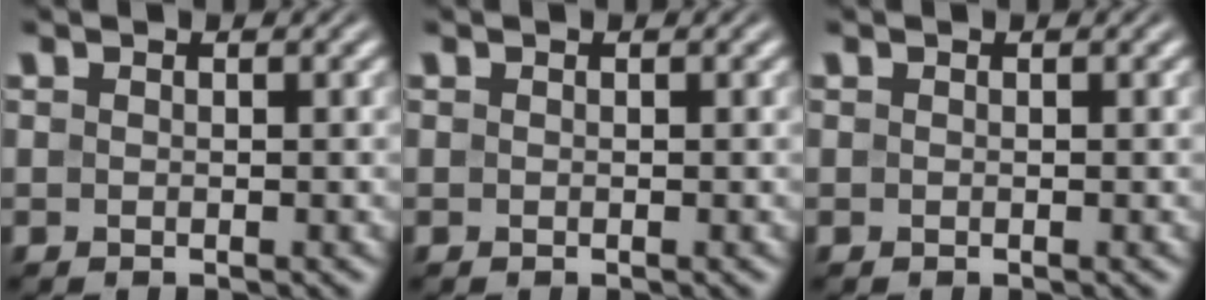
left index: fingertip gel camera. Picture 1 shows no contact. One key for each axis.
{"total": 0.0}
{"total": 0.0}